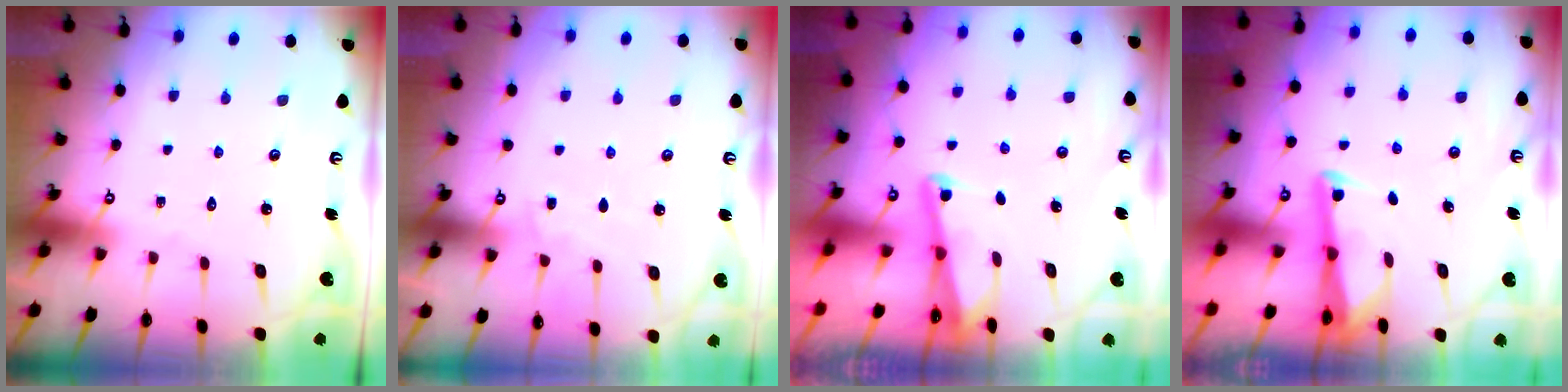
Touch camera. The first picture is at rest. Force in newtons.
{"total": 4.1, "press": 4.1, "slide": 0.5}
{"total": 2.0, "press": 2.0, "slide": 0.3}
{"total": 2.9, "press": 2.9, "slide": 0.2}